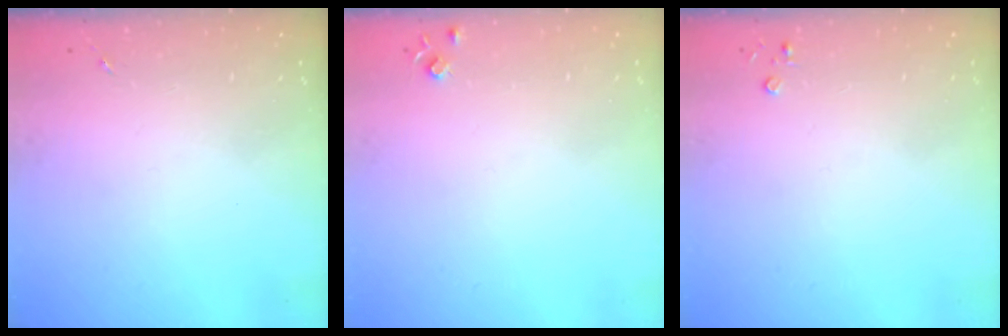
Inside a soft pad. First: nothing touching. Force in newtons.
{"total": 4.3, "press": 4.3, "slide": 0.7}
{"total": 2.2, "press": 2.2, "slide": 0.3}